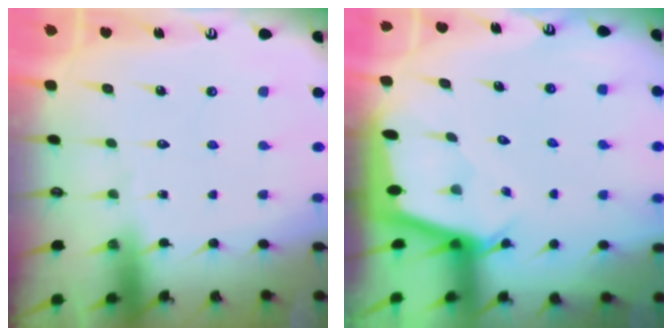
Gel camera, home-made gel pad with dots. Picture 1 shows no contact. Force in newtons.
{"total": 2.3, "press": 2.3, "slide": 0.1}